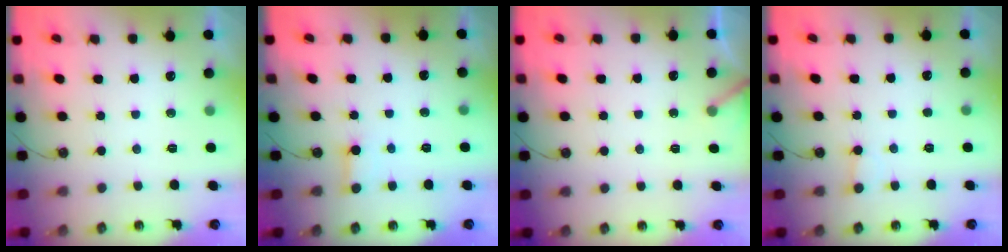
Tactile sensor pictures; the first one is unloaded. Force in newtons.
{"total": 2.6, "press": 2.6, "slide": 0.1}
{"total": 2.8, "press": 2.8, "slide": 0.2}
{"total": 2.3, "press": 2.3, "slide": 0.2}